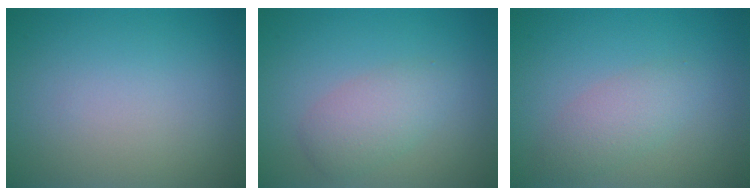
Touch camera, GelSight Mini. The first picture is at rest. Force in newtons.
{"total": 2.9, "press": 2.9, "slide": 0.1}
{"total": 2.4, "press": 2.4, "slide": 0.2}